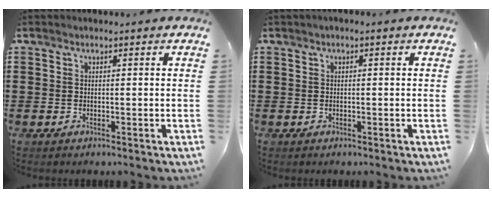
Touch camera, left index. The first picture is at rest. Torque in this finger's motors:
{"motor_torque": [0.05, 0.00, 0.08, 0.00]}